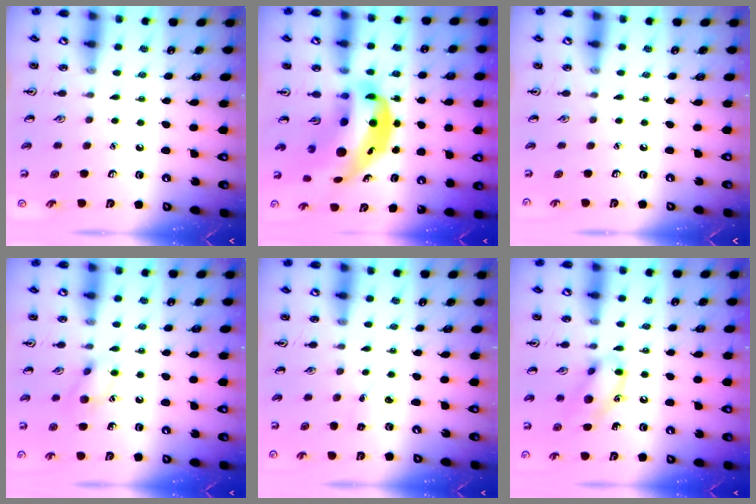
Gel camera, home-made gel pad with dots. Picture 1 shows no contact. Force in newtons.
{"total": 13.4, "press": 12.9, "slide": 3.7}
{"total": 0.0}
{"total": 9.3, "press": 9.2, "slide": 1.4}
{"total": 3.2, "press": 3.0, "slide": 1.0}
{"total": 11.1, "press": 10.9, "slide": 1.9}